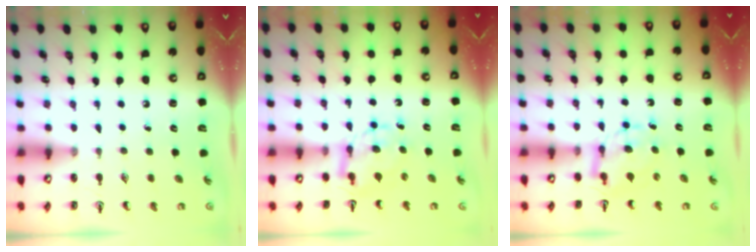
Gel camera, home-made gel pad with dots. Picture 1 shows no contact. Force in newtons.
{"total": 6.6, "press": 6.6, "slide": 0.3}
{"total": 6.8, "press": 6.8, "slide": 0.3}